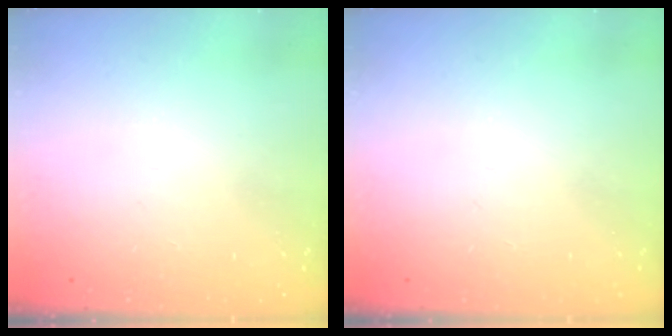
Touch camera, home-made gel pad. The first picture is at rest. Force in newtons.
{"total": 0.0}